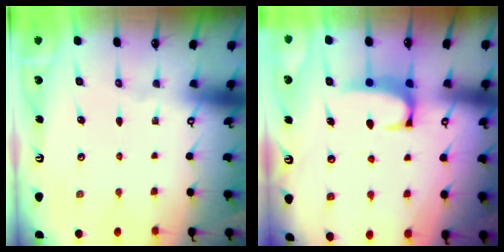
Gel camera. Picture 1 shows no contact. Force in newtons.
{"total": 2.0, "press": 2.0, "slide": 0.3}